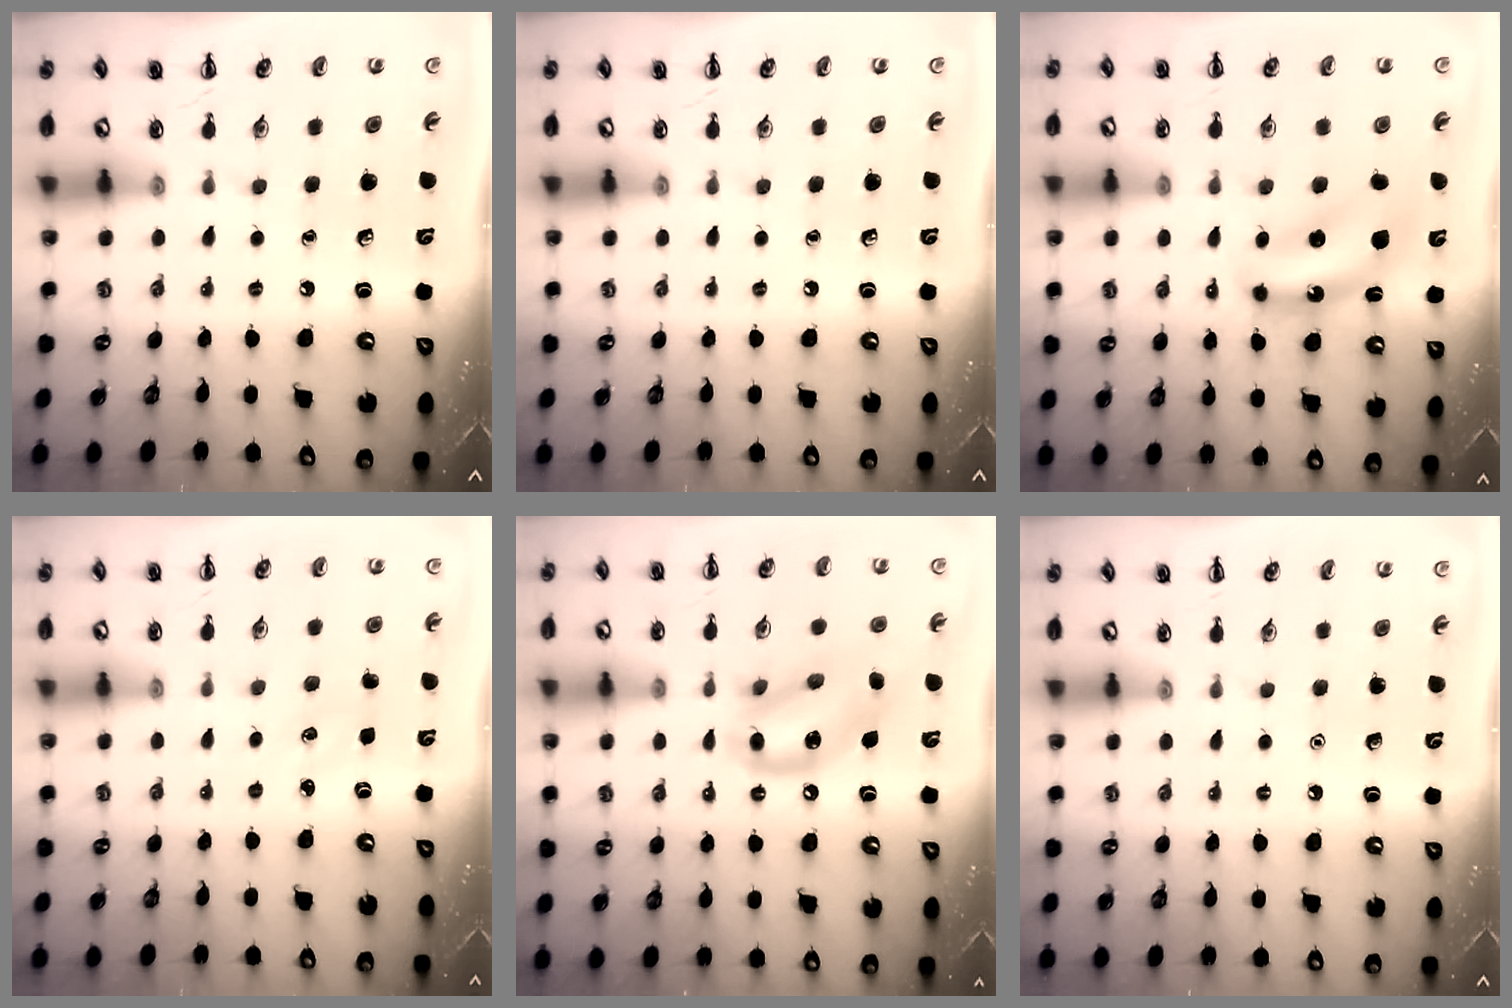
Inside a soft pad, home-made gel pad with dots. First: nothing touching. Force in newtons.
{"total": 0.0}
{"total": 7.8, "press": 7.7, "slide": 1.4}
{"total": 1.5, "press": 1.4, "slide": 0.4}
{"total": 13.5, "press": 13.1, "slide": 3.1}
{"total": 1.6, "press": 1.6, "slide": 0.1}